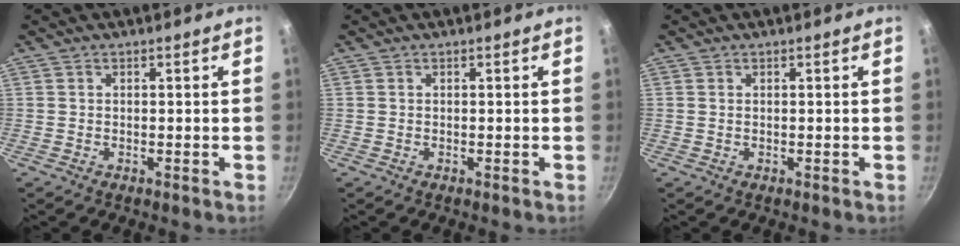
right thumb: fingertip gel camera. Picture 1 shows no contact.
{"total": 0.0}
{"total": 0.0}